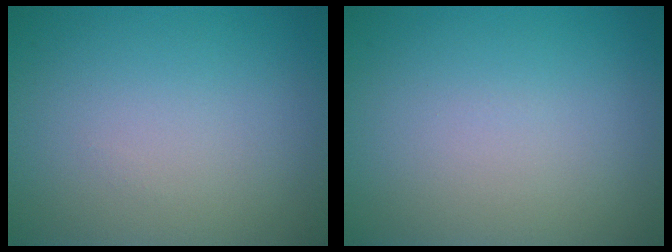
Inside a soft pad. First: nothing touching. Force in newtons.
{"total": 0.0}